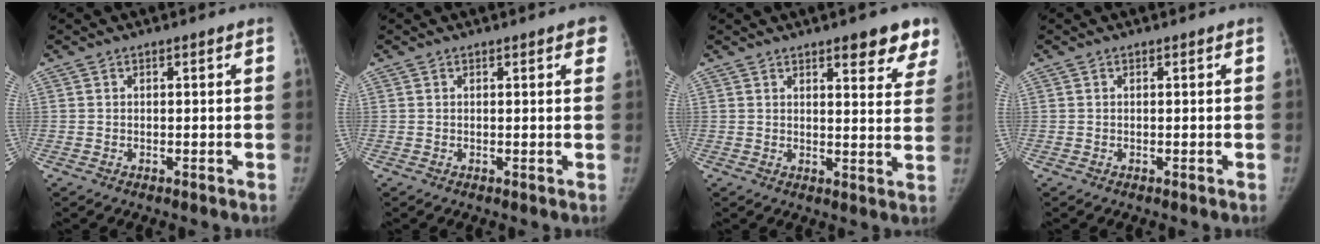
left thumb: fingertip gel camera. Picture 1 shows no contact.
{"total": 3.0, "force": [1.6, 0.8, 2.3], "torque": [-0.015, 0.001, 0.014]}
{"total": 9.4, "force": [6.5, 3.0, 6.1], "torque": [-0.038, -0.032, 0.074]}
{"total": 0.0}